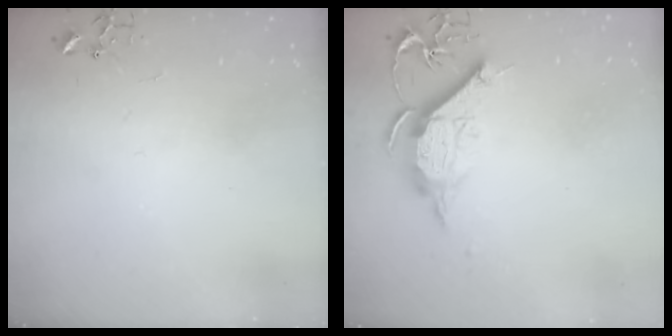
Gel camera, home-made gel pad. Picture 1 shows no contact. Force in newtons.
{"total": 13.3, "press": 13.3, "slide": 1.1}